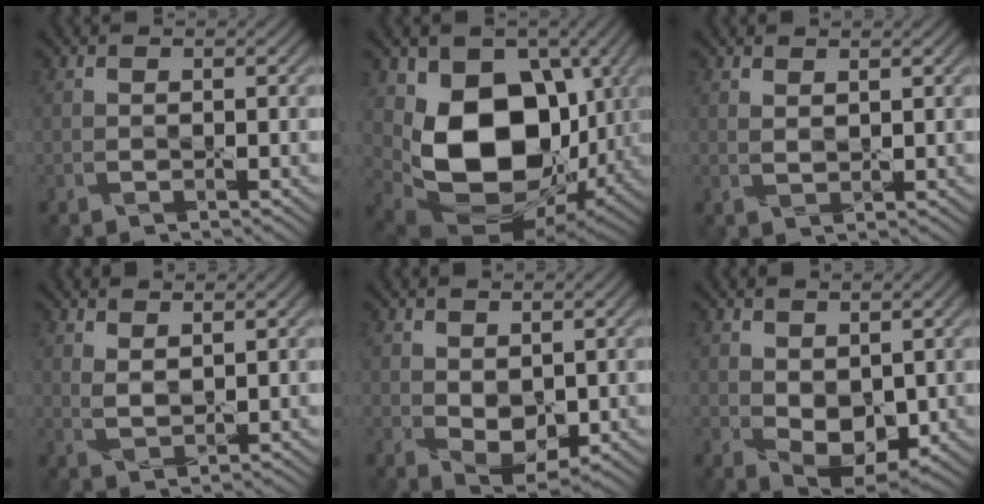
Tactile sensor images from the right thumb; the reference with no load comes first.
{"total": 15.3, "force": [0.9, 11.0, 10.6], "torque": [-0.193, -0.038, 0.030]}
{"total": 1.2, "force": [1.0, 0.3, 0.6], "torque": [-0.018, -0.004, 0.023]}
{"total": 2.4, "force": [1.9, 0.7, 1.3], "torque": [-0.028, -0.008, 0.044]}
{"total": 4.0, "force": [0.7, 2.6, 3.0], "torque": [-0.065, -0.011, 0.019]}
{"total": 5.5, "force": [0.7, 3.6, 4.1], "torque": [-0.083, -0.015, 0.019]}